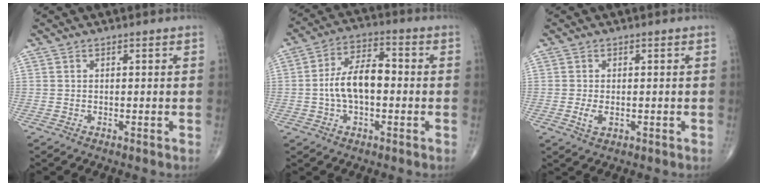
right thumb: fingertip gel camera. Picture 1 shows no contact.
{"total": 10.0, "force": [-0.8, 5.2, 8.5], "torque": [-0.153, 0.030, -0.022]}
{"total": 2.5, "force": [-0.5, 1.4, 2.1], "torque": [-0.044, -0.005, -0.008]}